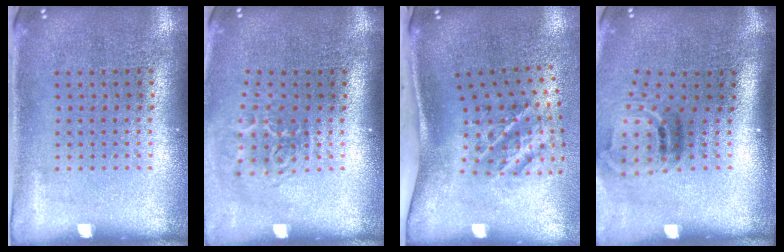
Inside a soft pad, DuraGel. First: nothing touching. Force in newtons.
{"total": 2.0, "press": 1.3, "slide": 1.5}
{"total": 2.2, "press": 1.2, "slide": 1.8}
{"total": 2.0, "press": 1.3, "slide": 1.6}